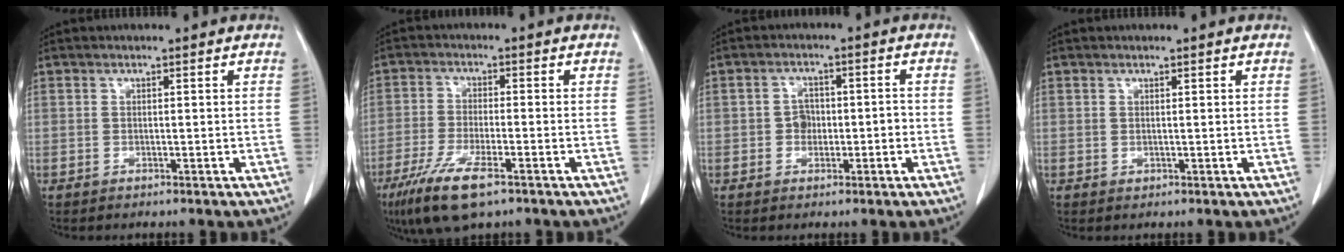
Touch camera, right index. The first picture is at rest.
{"total": 10.1, "force": [-6.0, 2.7, 7.7], "torque": [-0.155, -0.022, -0.102]}
{"total": 4.3, "force": [-0.8, 3.1, 2.8], "torque": [-0.051, 0.022, -0.010]}
{"total": 0.8, "force": [0.3, 0.7, 0.4], "torque": [-0.008, 0.000, 0.007]}